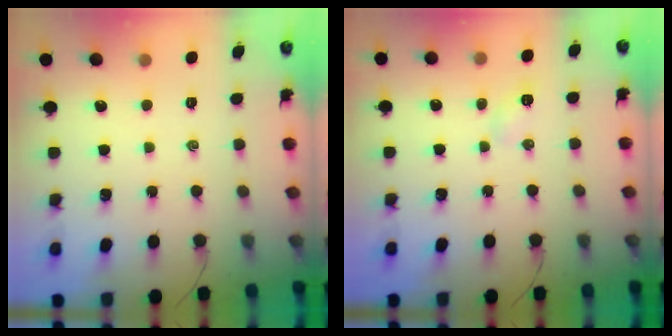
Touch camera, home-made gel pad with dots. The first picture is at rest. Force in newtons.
{"total": 2.9, "press": 2.8, "slide": 0.8}